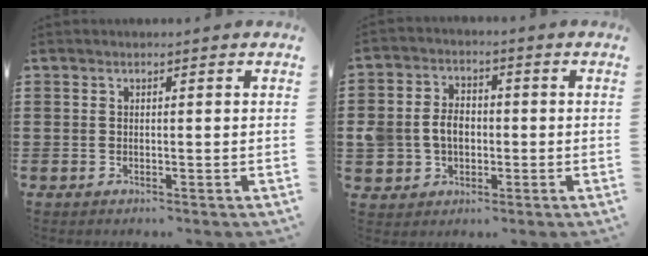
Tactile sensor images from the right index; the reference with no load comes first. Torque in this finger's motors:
{"motor_torque": [0.93, -0.37, 0.32, 0.06]}